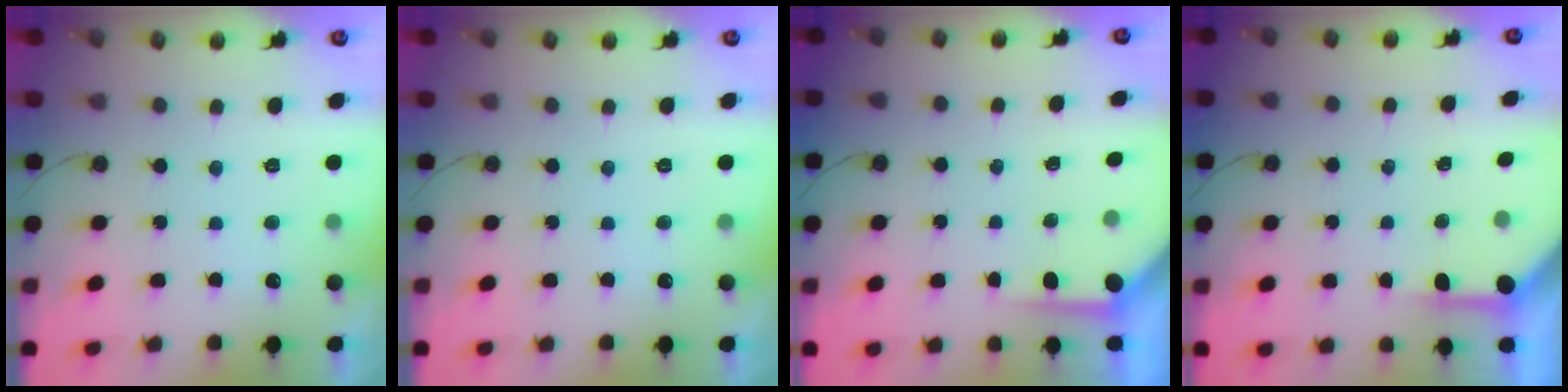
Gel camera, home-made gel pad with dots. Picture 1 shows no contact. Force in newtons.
{"total": 0.0}
{"total": 3.4, "press": 3.4, "slide": 0.3}
{"total": 3.8, "press": 3.8, "slide": 0.5}